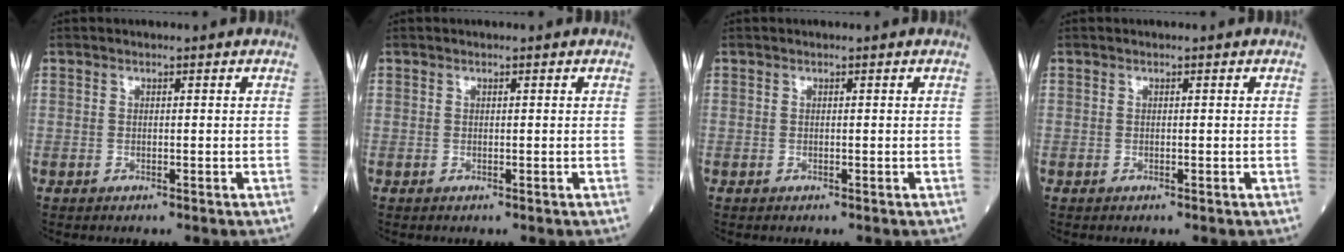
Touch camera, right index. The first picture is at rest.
{"total": 0.0}
{"total": 0.0}
{"total": 0.0}